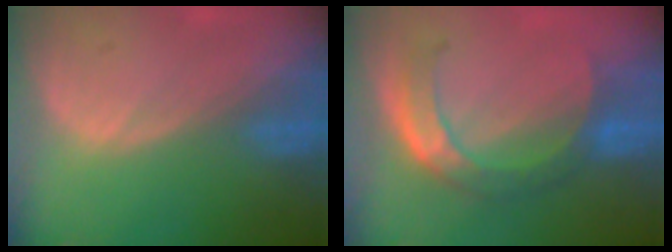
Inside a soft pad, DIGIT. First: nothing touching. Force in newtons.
{"total": 7.8, "press": 6.7, "slide": 4.0}